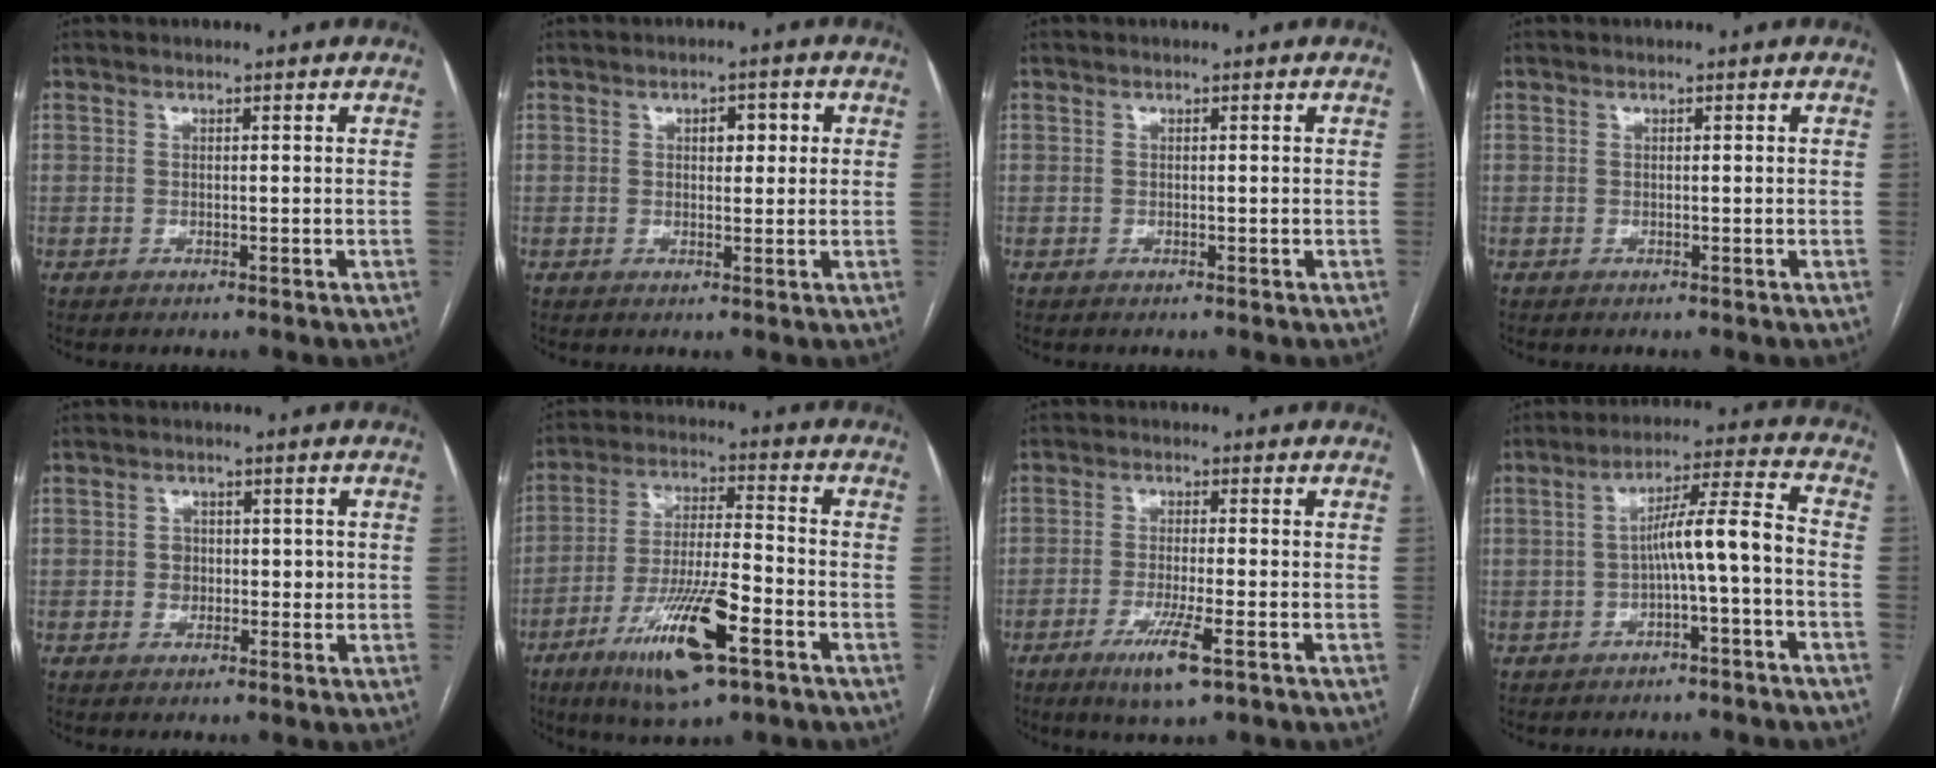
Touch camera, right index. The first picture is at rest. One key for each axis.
{"total": 3.0, "fx": 0.9, "fy": 1.3, "fz": 2.5, "tx": -0.036, "ty": 0.010, "tz": 0.013}
{"total": 0.0}
{"total": 0.0}
{"total": 2.8, "fx": 0.1, "fy": 2.3, "fz": 1.5, "tx": -0.015, "ty": 0.008, "tz": 0.002}
{"total": 15.2, "fx": -7.5, "fy": 2.6, "fz": 12.9, "tx": -0.243, "ty": -0.019, "tz": -0.128}
{"total": 6.3, "fx": -3.2, "fy": 0.2, "fz": 5.4, "tx": -0.103, "ty": -0.016, "tz": -0.054}
{"total": 7.7, "fx": -1.8, "fy": -0.3, "fz": 7.5, "tx": -0.120, "ty": 0.028, "tz": -0.026}